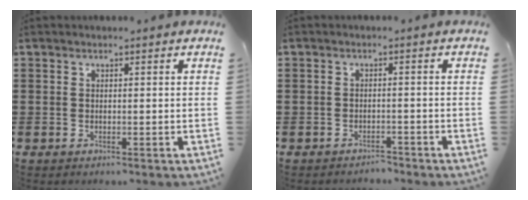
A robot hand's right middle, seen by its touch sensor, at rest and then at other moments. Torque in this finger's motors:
{"motor_torque": [-1.20, 0.39, -0.27, -0.07]}